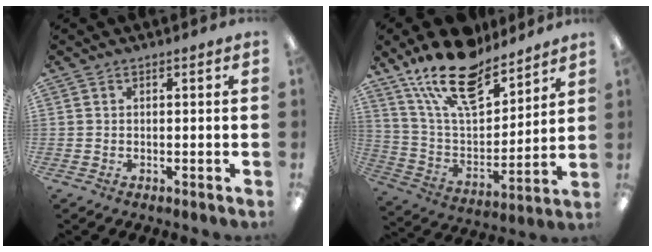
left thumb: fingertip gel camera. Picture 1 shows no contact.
{"total": 19.4, "force": [15.0, 7.7, 9.6], "torque": [-0.185, -0.088, 0.266]}